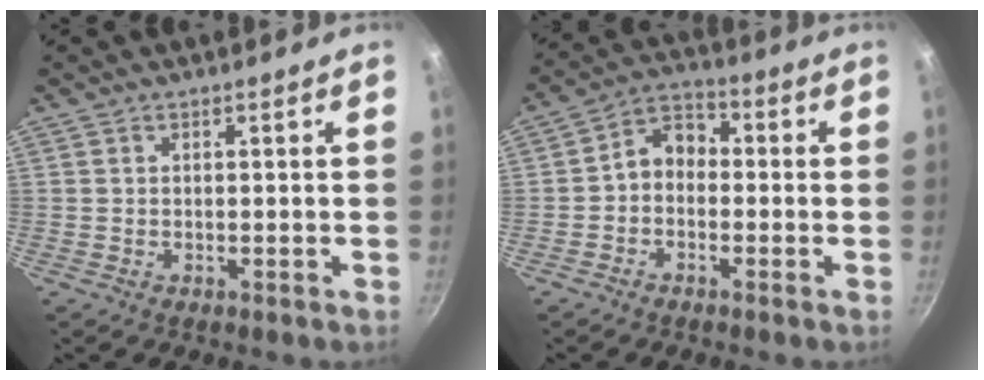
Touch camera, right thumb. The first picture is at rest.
{"total": 6.0, "force": [-1.0, 4.7, 3.7], "torque": [-0.041, 0.032, -0.035]}